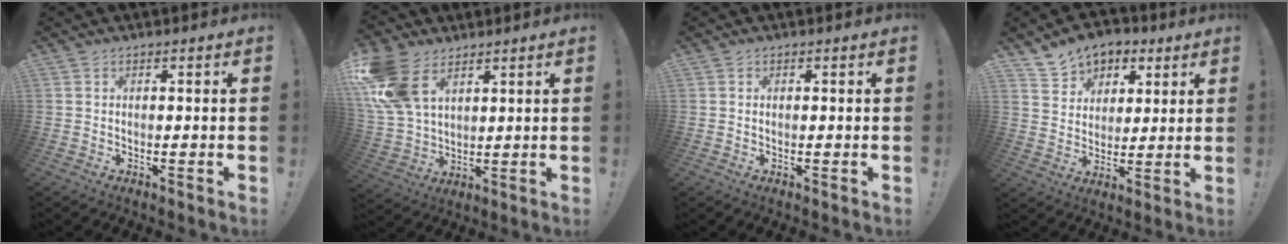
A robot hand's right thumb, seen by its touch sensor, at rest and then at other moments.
{"total": 15.5, "force": [7.7, 10.1, 9.0], "torque": [-0.186, -0.029, 0.151]}
{"total": 0.0}
{"total": 9.6, "force": [6.0, 7.1, 2.2], "torque": [-0.030, -0.041, 0.117]}